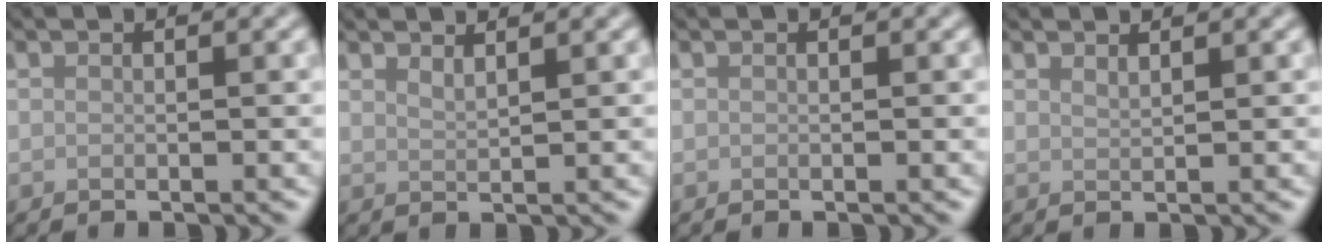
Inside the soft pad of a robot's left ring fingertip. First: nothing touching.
{"total": 1.3, "force": [1.2, 0.3, 0.5], "torque": [-0.001, 0.001, 0.018]}
{"total": 0.0}
{"total": 0.9, "force": [0.9, 0.2, 0.3], "torque": [0.002, 0.000, 0.014]}